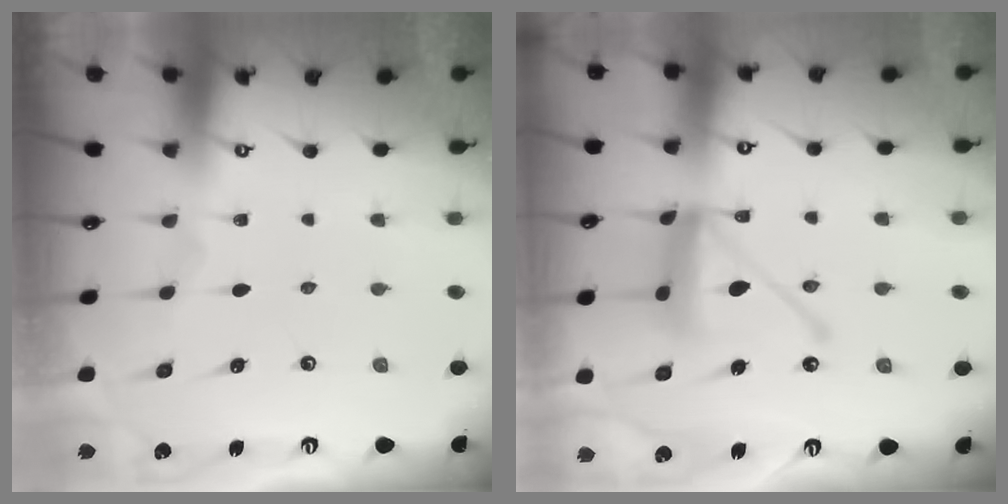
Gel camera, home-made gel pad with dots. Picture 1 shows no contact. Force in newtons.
{"total": 15.5, "press": 15.5, "slide": 1.5}